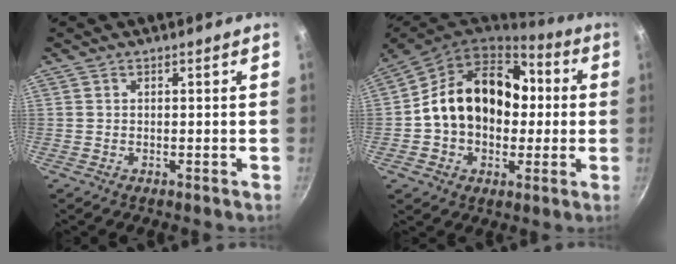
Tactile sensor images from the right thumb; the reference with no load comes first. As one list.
[{"total": 19.9, "force": [1.4, 15.1, 12.9], "torque": [-0.175, 0.041, 0.016]}]